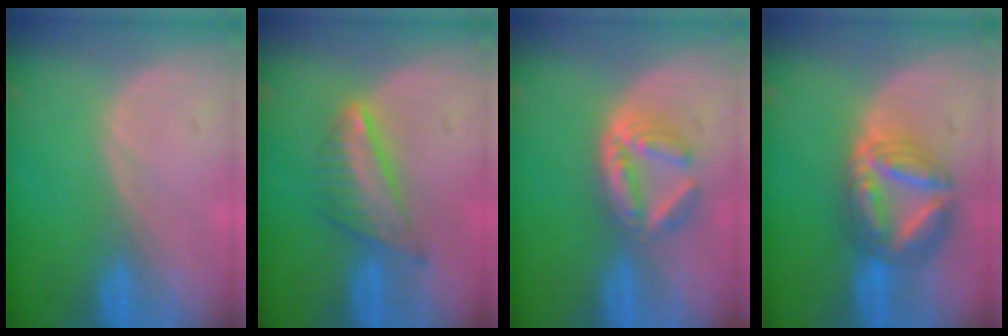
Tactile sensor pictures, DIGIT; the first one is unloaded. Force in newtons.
{"total": 6.9, "press": 6.0, "slide": 3.3}
{"total": 6.3, "press": 5.4, "slide": 3.2}
{"total": 8.1, "press": 8.1, "slide": 0.8}